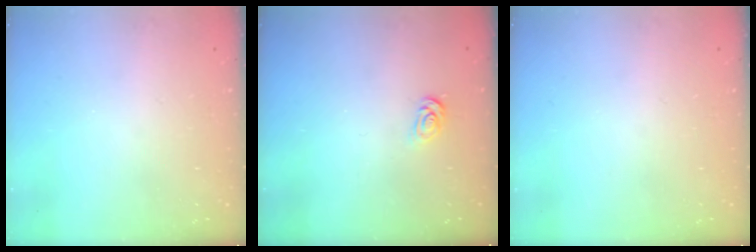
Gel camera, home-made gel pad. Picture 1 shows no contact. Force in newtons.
{"total": 2.6, "press": 2.6, "slide": 0.4}
{"total": 0.0}